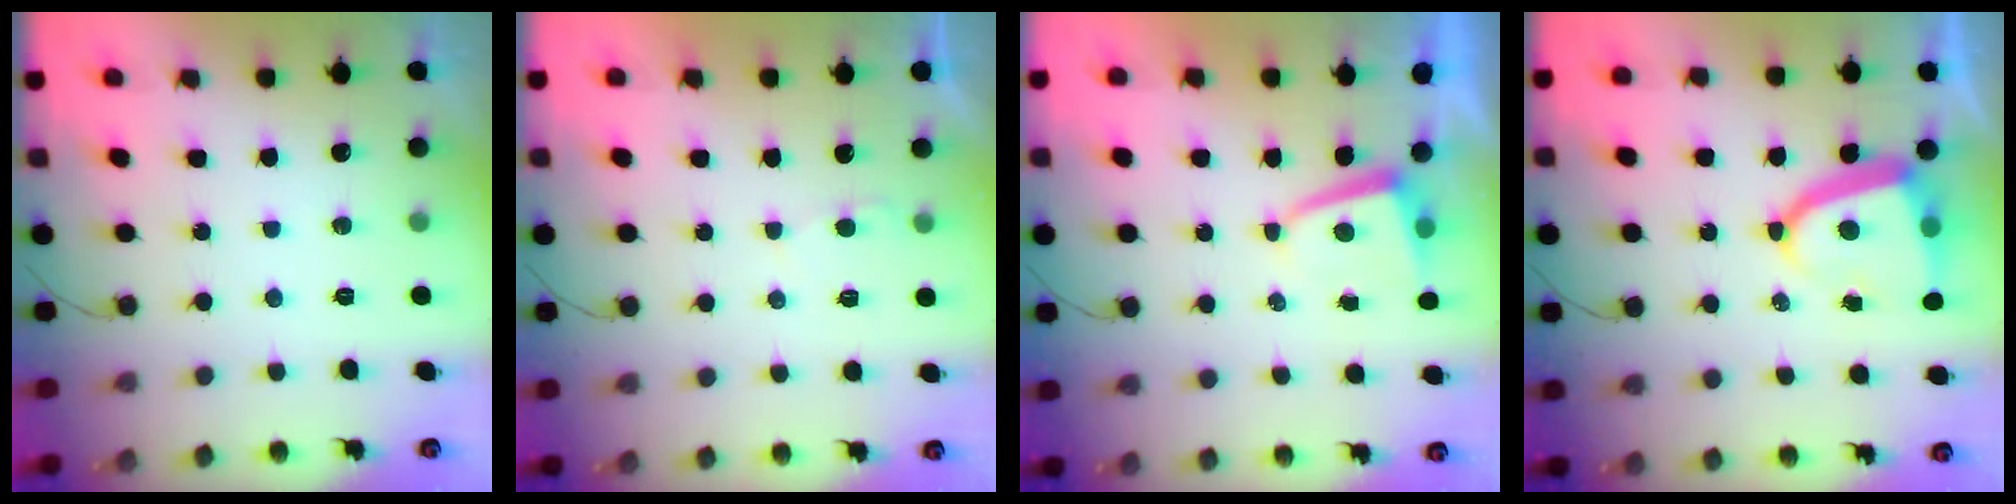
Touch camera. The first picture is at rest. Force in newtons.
{"total": 2.2, "press": 2.2, "slide": 0.2}
{"total": 2.0, "press": 1.9, "slide": 0.3}
{"total": 10.0, "press": 9.9, "slide": 1.6}